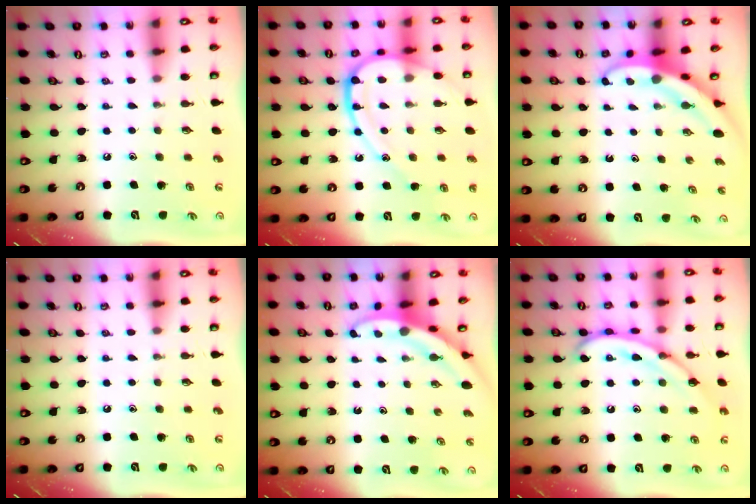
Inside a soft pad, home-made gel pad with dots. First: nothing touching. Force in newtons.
{"total": 15.8, "press": 15.8, "slide": 1.5}
{"total": 3.9, "press": 3.8, "slide": 0.6}
{"total": 0.0}
{"total": 3.3, "press": 3.3, "slide": 0.3}
{"total": 13.9, "press": 13.8, "slide": 0.8}